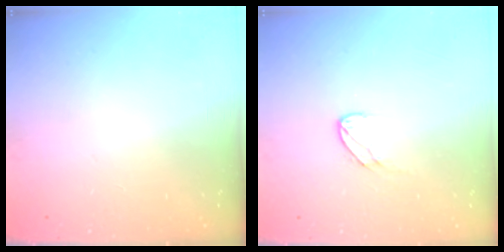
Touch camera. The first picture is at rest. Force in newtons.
{"total": 6.1, "press": 6.1, "slide": 0.6}